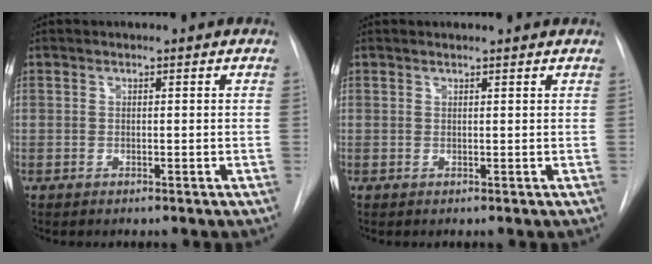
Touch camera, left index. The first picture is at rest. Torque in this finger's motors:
{"motor_torque": [0.60, -0.96, 0.01, 0.00]}